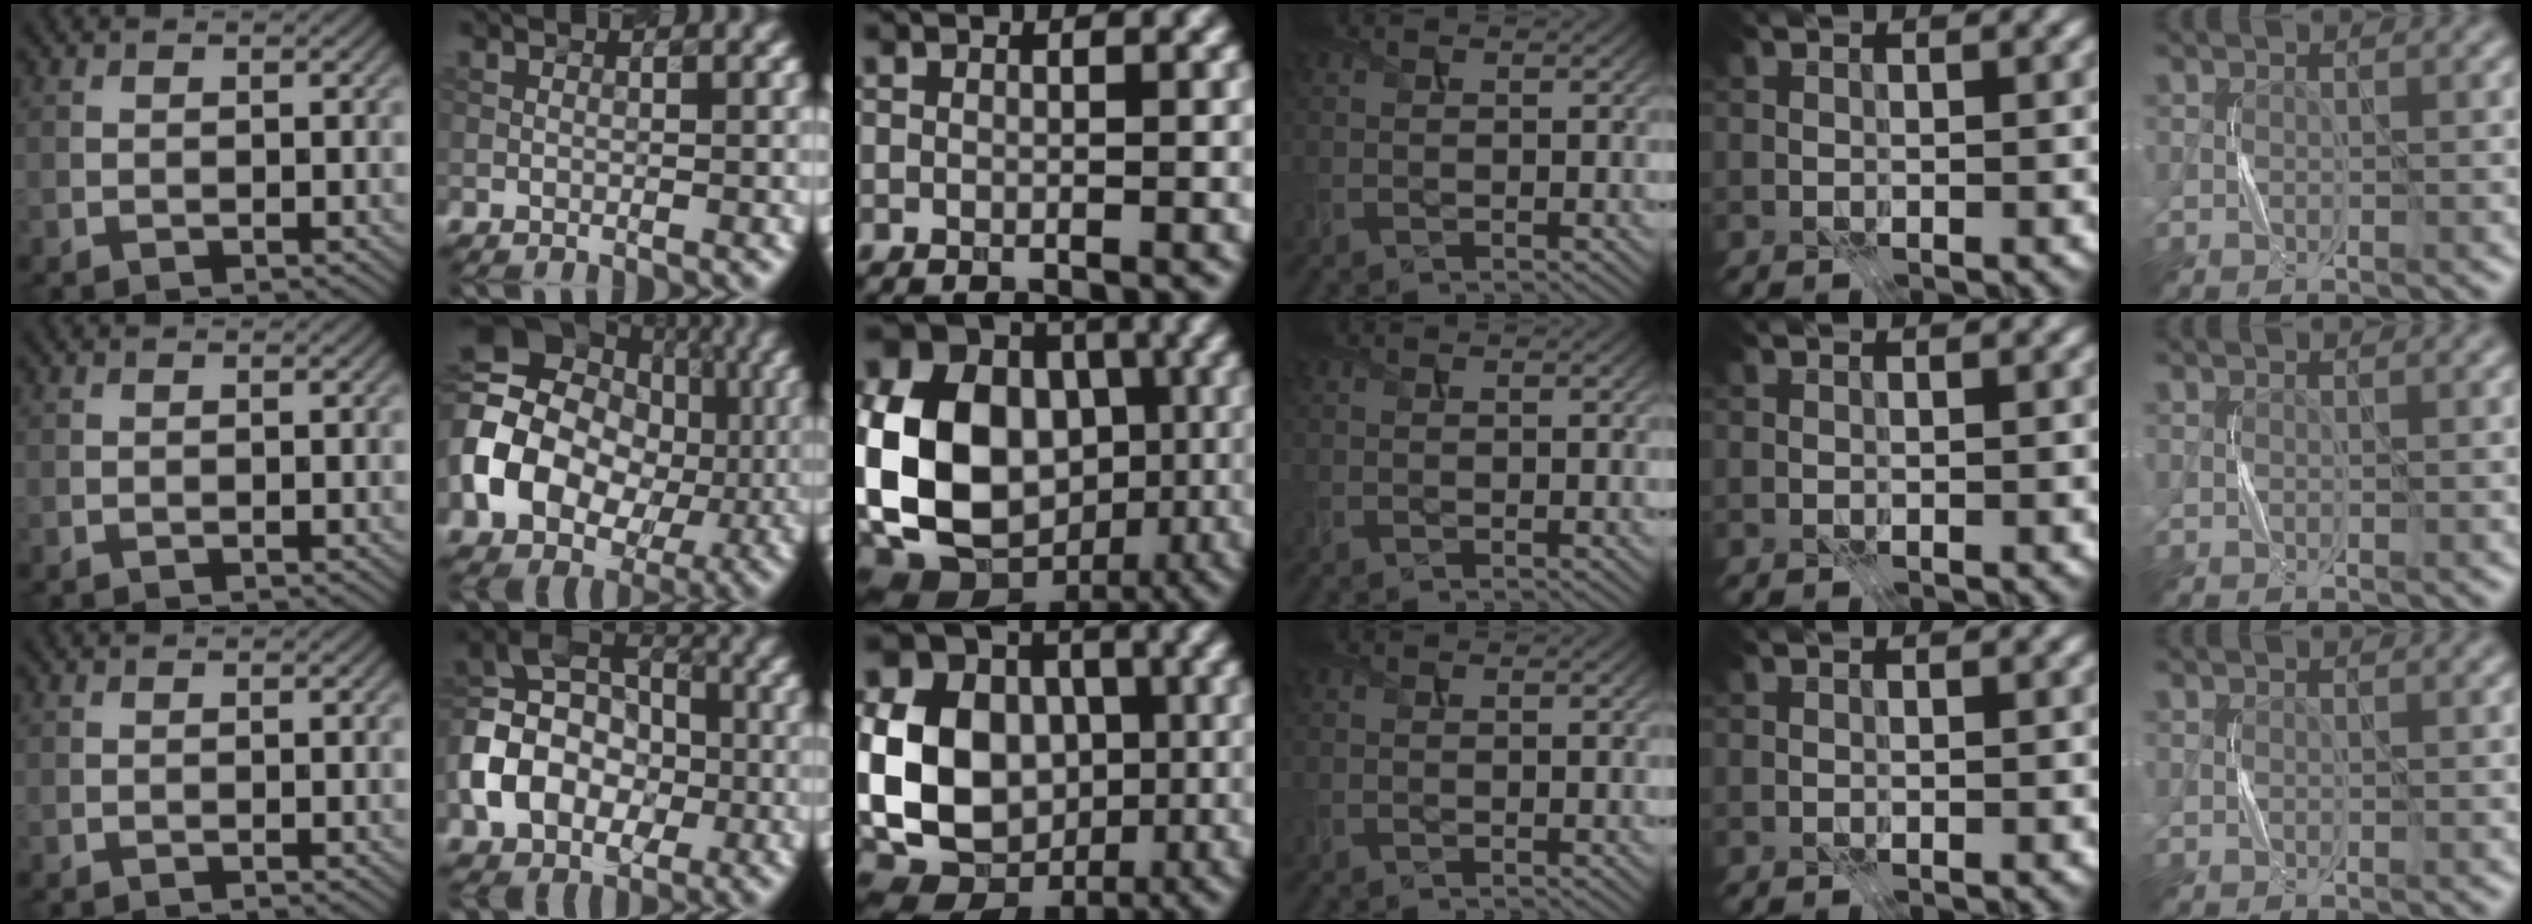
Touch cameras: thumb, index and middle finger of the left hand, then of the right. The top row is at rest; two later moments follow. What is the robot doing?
{"motion": "press", "object": "gel pad"}